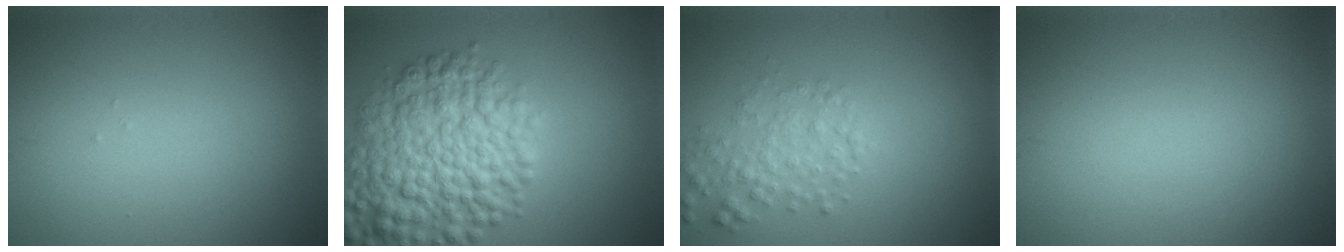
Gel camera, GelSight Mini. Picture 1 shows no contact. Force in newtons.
{"total": 8.8, "press": 8.8, "slide": 0.3}
{"total": 2.5, "press": 2.5, "slide": 0.1}
{"total": 0.0}